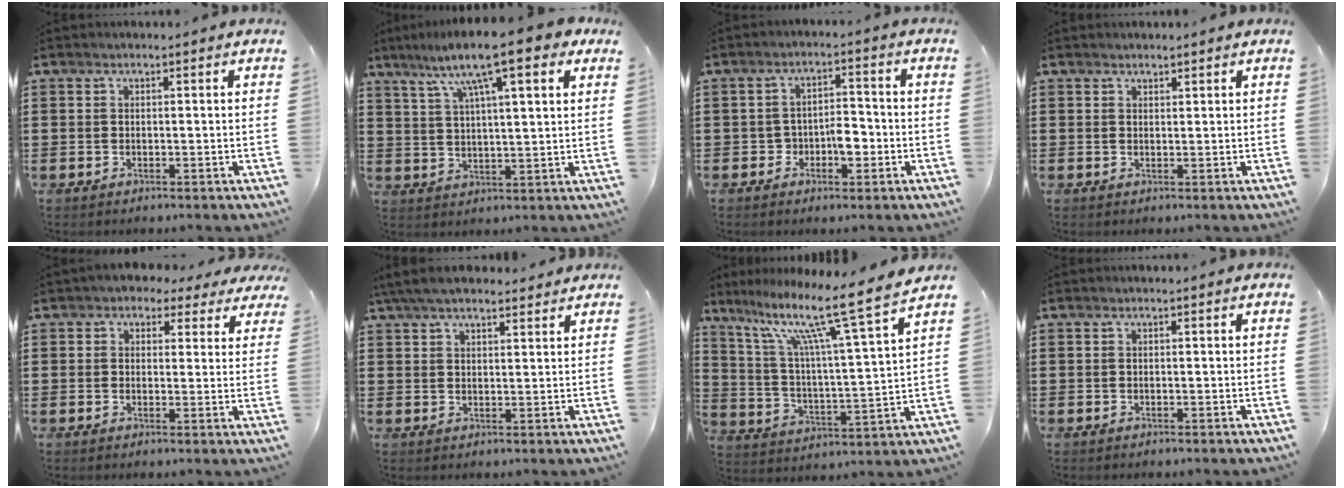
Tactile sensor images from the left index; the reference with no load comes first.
{"total": 12.5, "force": [8.1, 2.5, 9.2], "torque": [-0.184, -0.012, 0.133]}
{"total": 3.8, "force": [-1.6, 2.2, 2.7], "torque": [-0.052, 0.006, -0.032]}
{"total": 1.1, "force": [1.0, 0.3, 0.0], "torque": [-0.002, 0.000, 0.021]}
{"total": 2.6, "force": [1.8, 1.7, 0.7], "torque": [-0.017, 0.001, 0.030]}
{"total": 5.0, "force": [4.2, 1.6, 2.2], "torque": [-0.054, -0.001, 0.081]}
{"total": 12.6, "force": [9.5, 0.3, 8.3], "torque": [-0.180, -0.064, 0.144]}
{"total": 0.0}